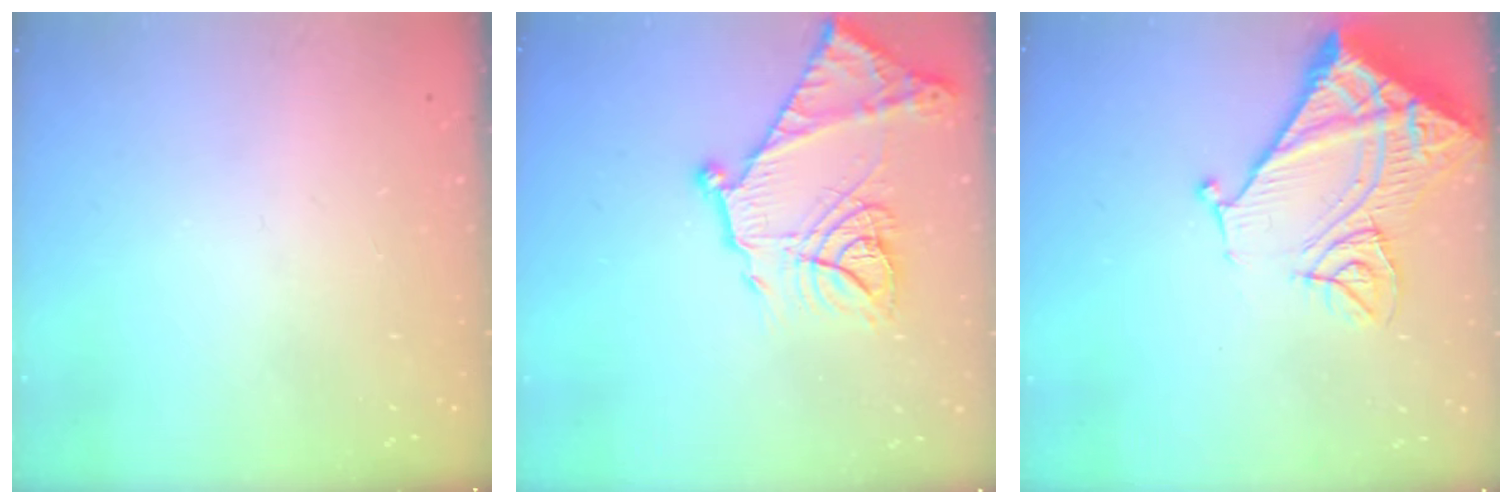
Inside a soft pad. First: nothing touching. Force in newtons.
{"total": 20.7, "press": 20.6, "slide": 2.0}
{"total": 18.4, "press": 18.3, "slide": 2.4}